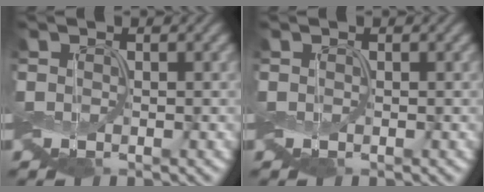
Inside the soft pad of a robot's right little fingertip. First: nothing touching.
{"total": 0.0}